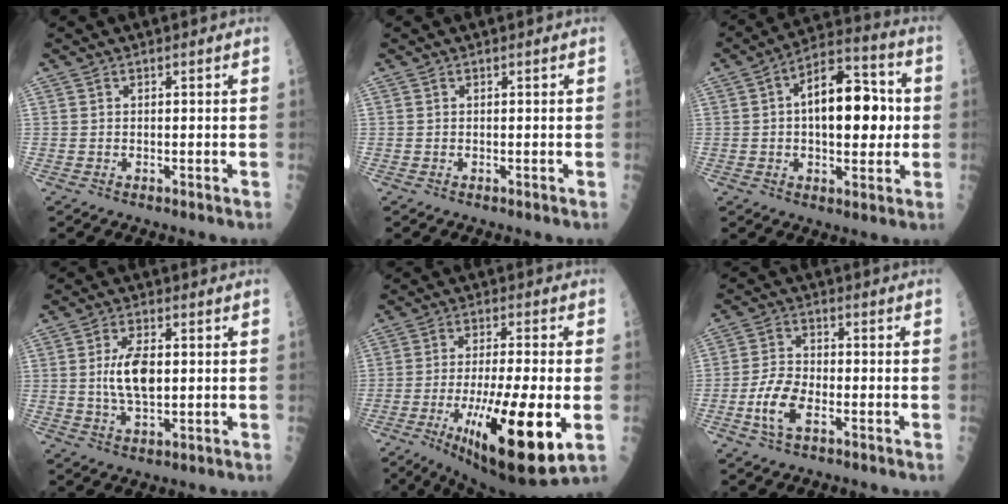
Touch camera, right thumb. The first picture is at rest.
{"total": 0.0}
{"total": 17.0, "force": [1.2, 8.8, 14.5], "torque": [-0.187, 0.024, 0.013]}
{"total": 8.0, "force": [0.6, 3.7, 7.0], "torque": [-0.129, -0.003, 0.011]}
{"total": 22.0, "force": [-6.1, 5.2, 20.5], "torque": [-0.346, -0.024, -0.082]}
{"total": 7.3, "force": [-2.7, 3.6, 5.7], "torque": [-0.114, 0.016, -0.056]}